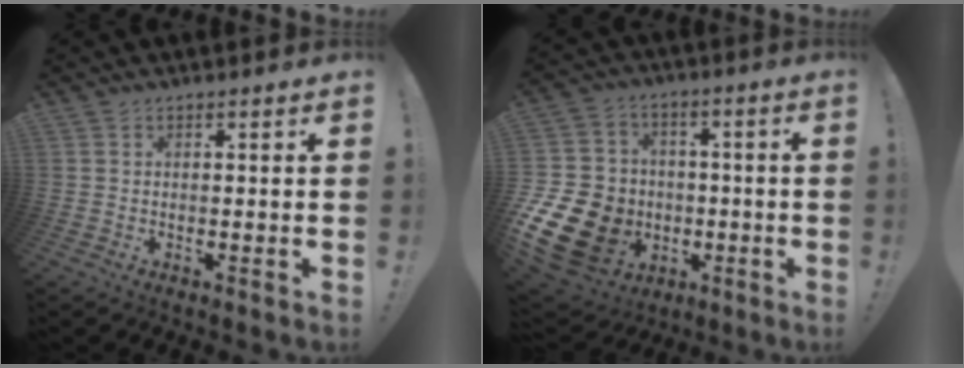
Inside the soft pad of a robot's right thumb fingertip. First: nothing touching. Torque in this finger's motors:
{"motor_torque": [2.62, 1.54, 1.34, -1.27, 0.38]}